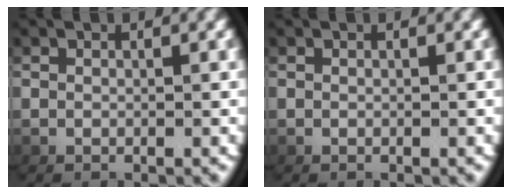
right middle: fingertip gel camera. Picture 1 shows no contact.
{"total": 0.0}